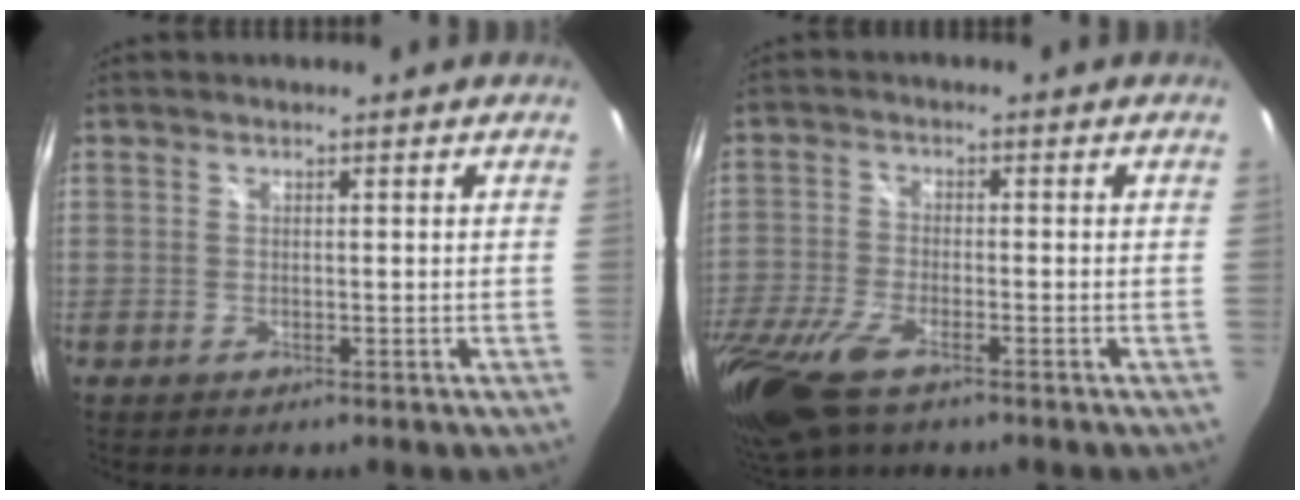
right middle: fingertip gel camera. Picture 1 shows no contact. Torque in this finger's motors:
{"motor_torque": [1.10, -1.04, 0.18, 0.14]}